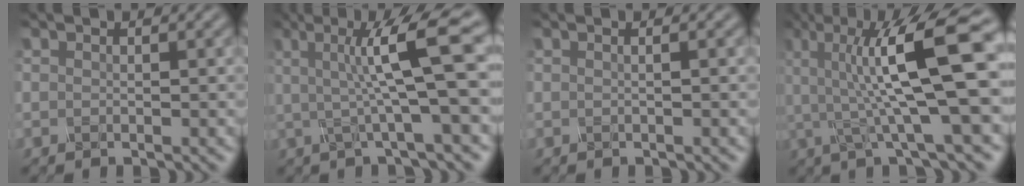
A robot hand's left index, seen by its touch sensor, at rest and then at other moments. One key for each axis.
{"total": 8.0, "fx": 1.2, "fy": 1.3, "fz": 7.8, "tx": -0.119, "ty": 0.014, "tz": 0.015}
{"total": 1.5, "fx": 0.3, "fy": 0.7, "fz": 1.3, "tx": -0.007, "ty": -0.001, "tz": -0.013}
{"total": 11.5, "fx": 2.2, "fy": 2.4, "fz": 11.0, "tx": -0.180, "ty": 0.006, "tz": 0.038}